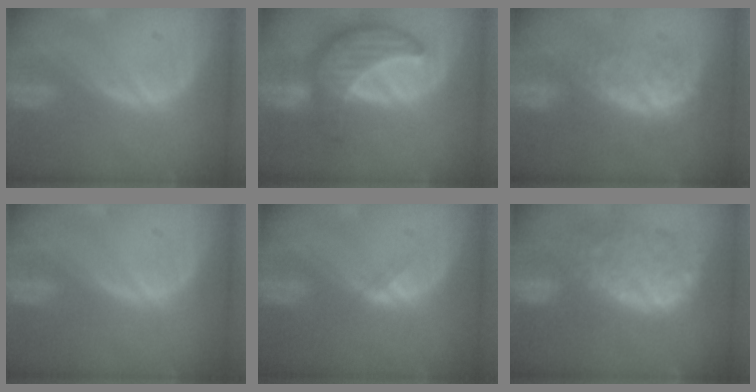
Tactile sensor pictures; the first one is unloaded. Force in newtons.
{"total": 10.0, "press": 10.0, "slide": 0.8}
{"total": 8.3, "press": 7.2, "slide": 4.0}
{"total": 0.0}
{"total": 1.1, "press": 0.8, "slide": 0.7}
{"total": 10.4, "press": 9.8, "slide": 3.5}